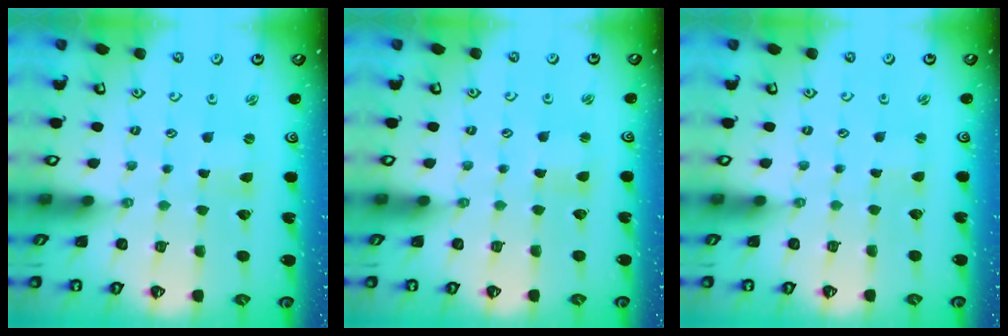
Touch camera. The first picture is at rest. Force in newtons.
{"total": 1.8, "press": 1.8, "slide": 0.3}
{"total": 0.0}